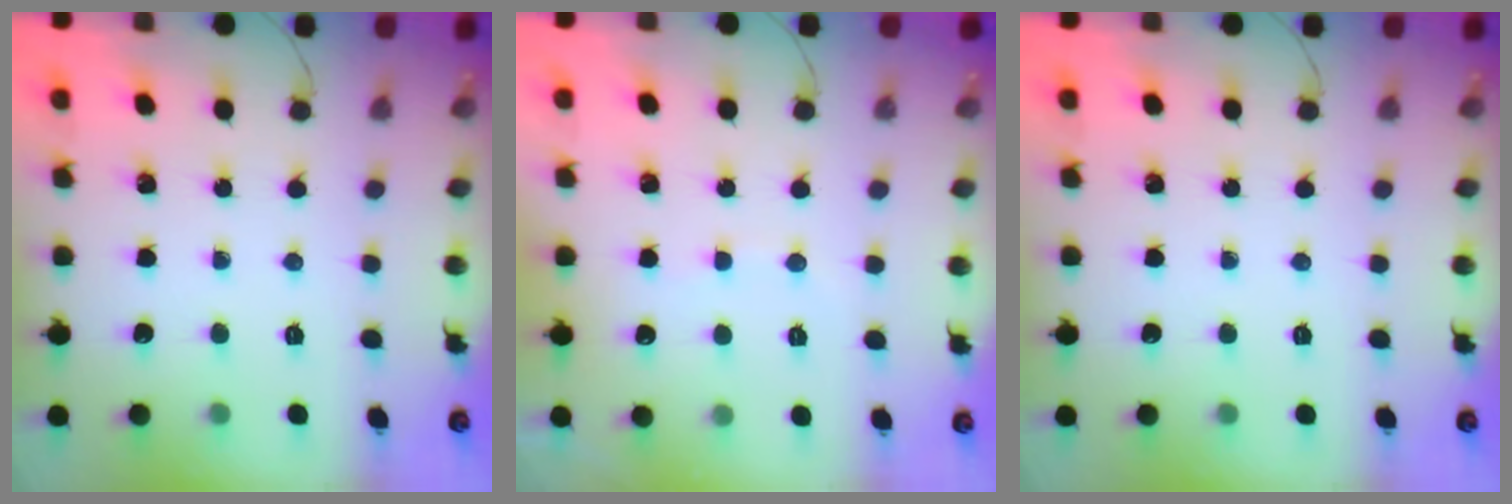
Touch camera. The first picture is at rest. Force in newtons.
{"total": 4.8, "press": 4.8, "slide": 0.7}
{"total": 0.0}